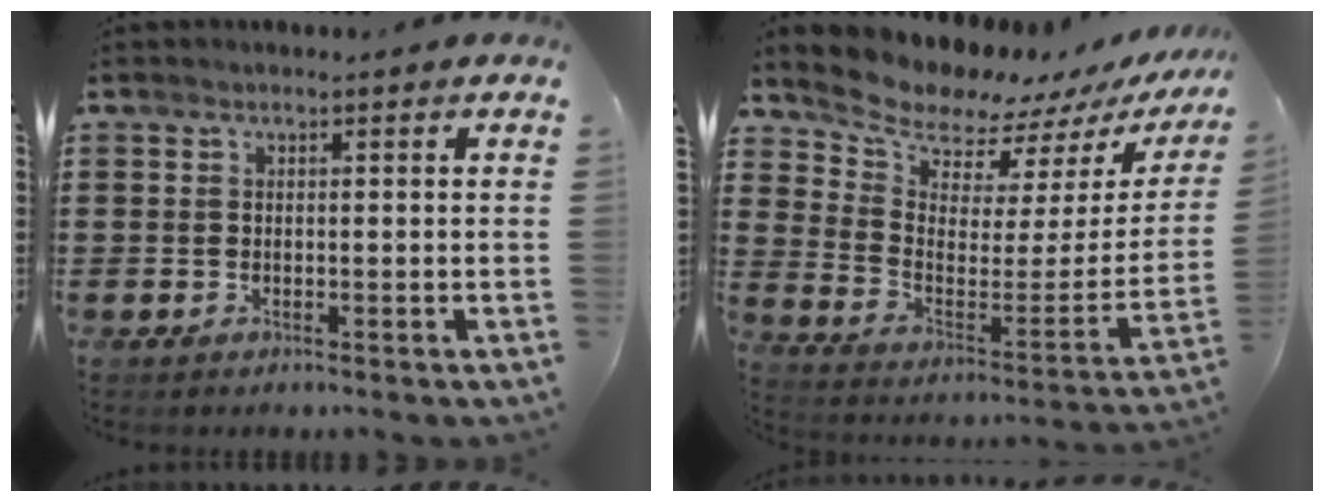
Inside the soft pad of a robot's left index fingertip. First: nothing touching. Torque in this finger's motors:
{"motor_torque": [2.14, 0.00, 1.05, 0.15]}